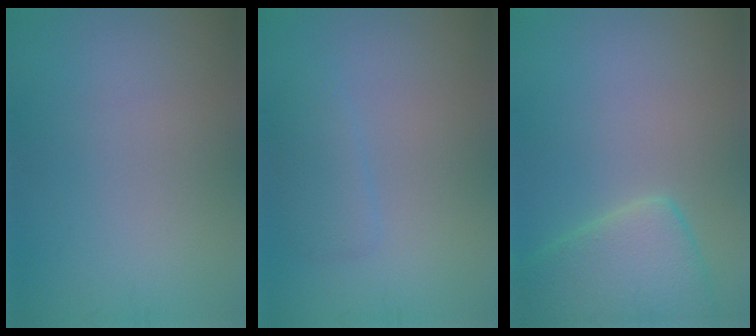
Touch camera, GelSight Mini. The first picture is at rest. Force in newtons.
{"total": 1.9, "press": 1.9, "slide": 0.1}
{"total": 5.3, "press": 5.3, "slide": 0.4}